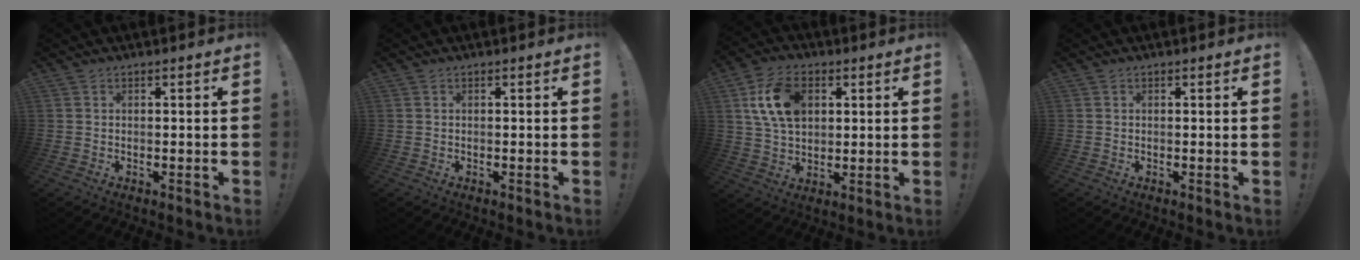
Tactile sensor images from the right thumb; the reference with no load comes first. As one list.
[{"total": 0.0}, {"total": 14.5, "force": [4.4, 9.7, 9.9], "torque": [-0.173, 0.006, 0.086]}, {"total": 0.0}]